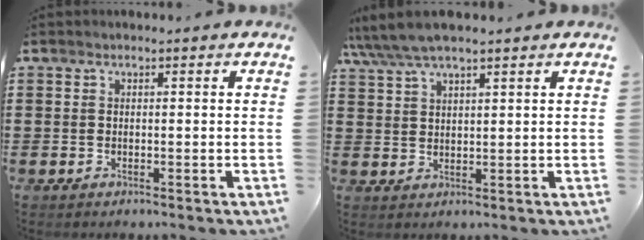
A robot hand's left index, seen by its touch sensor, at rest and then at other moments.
{"total": 4.4, "force": [3.6, 1.0, 2.3], "torque": [-0.055, -0.004, 0.065]}